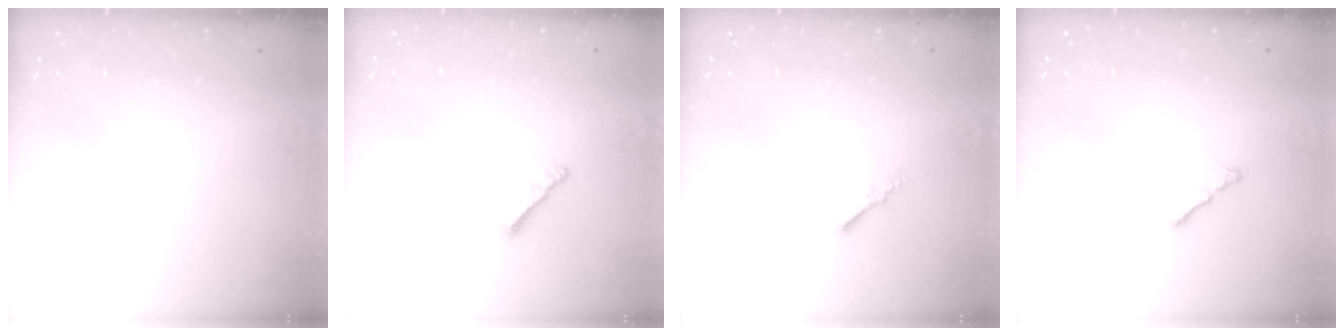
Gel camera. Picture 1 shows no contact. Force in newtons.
{"total": 1.9, "press": 1.8, "slide": 0.5}
{"total": 1.7, "press": 1.6, "slide": 0.5}
{"total": 1.7, "press": 1.6, "slide": 0.6}